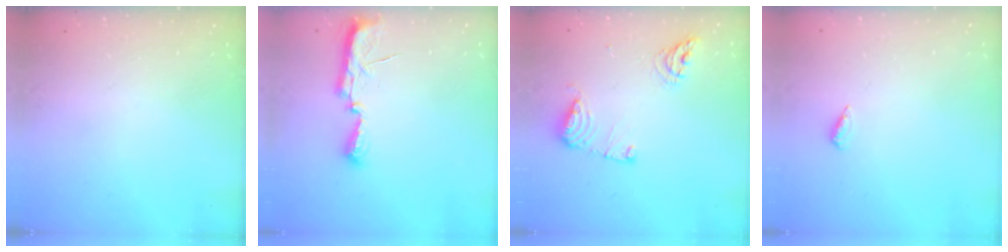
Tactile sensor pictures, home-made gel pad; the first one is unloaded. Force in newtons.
{"total": 8.8, "press": 8.2, "slide": 3.2}
{"total": 10.2, "press": 10.1, "slide": 1.2}
{"total": 2.6, "press": 2.2, "slide": 1.3}